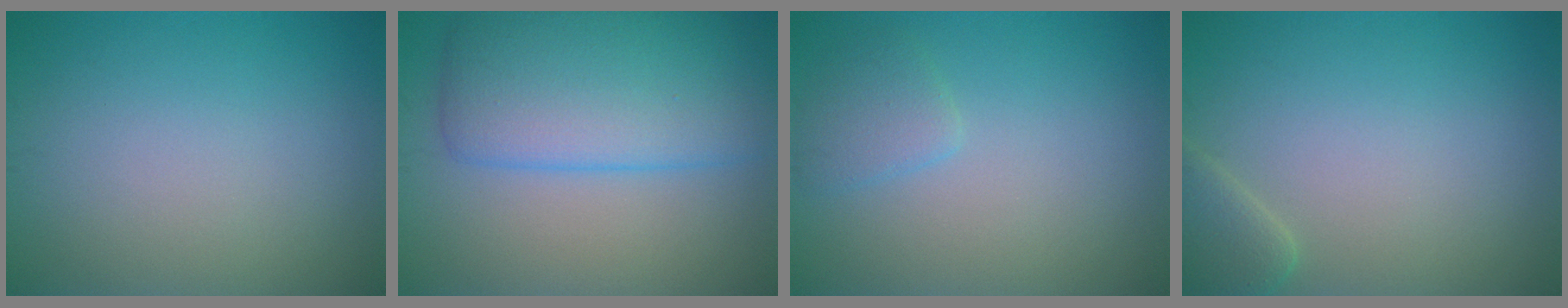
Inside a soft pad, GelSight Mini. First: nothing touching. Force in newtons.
{"total": 8.3, "press": 8.3, "slide": 0.0}
{"total": 1.8, "press": 1.8, "slide": 0.2}
{"total": 2.6, "press": 2.6, "slide": 0.2}